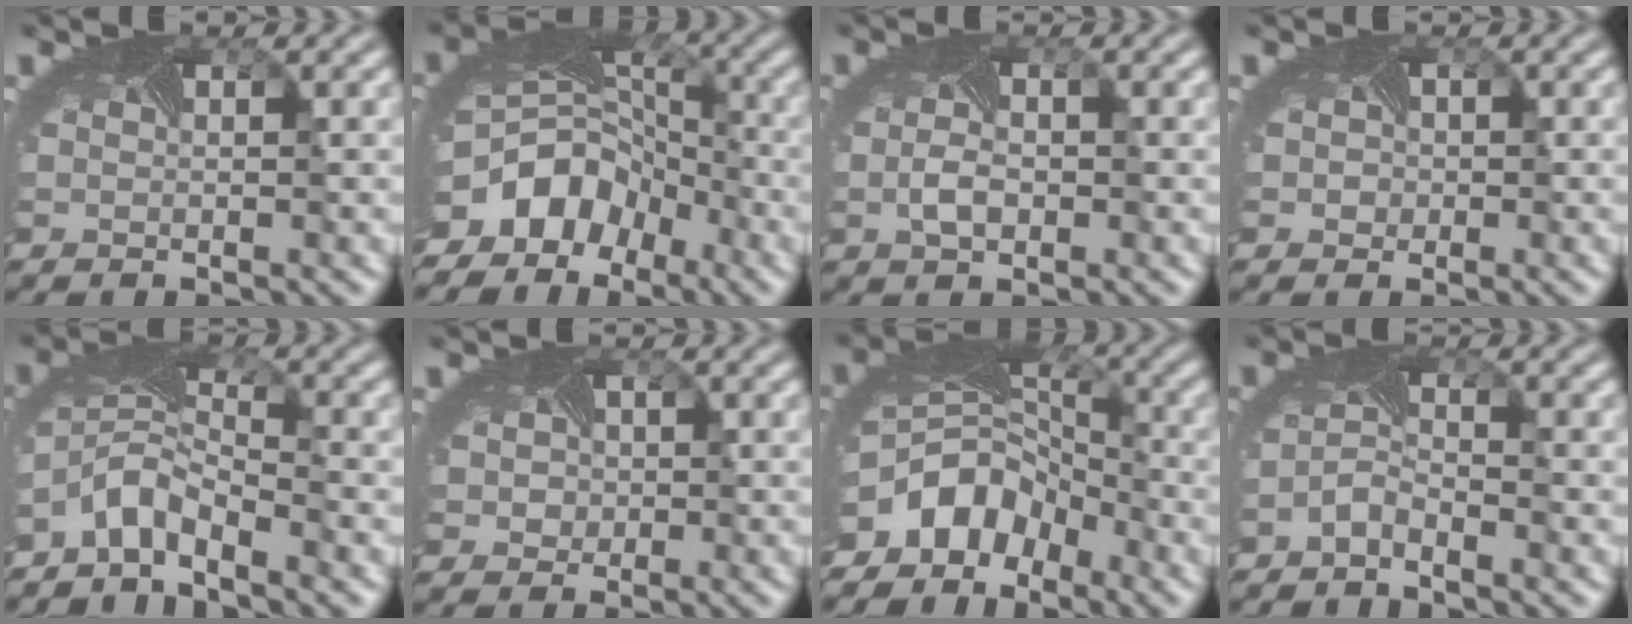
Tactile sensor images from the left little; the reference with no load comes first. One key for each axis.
{"total": 9.7, "fx": -5.6, "fy": 6.9, "fz": 3.8, "tx": -0.087, "ty": -0.014, "tz": -0.095}
{"total": 1.7, "fx": -0.5, "fy": 1.0, "fz": 1.3, "tx": -0.039, "ty": -0.005, "tz": -0.008}
{"total": 1.9, "fx": 0.1, "fy": 1.8, "fz": 0.7, "tx": 0.000, "ty": 0.004, "tz": -0.006}
{"total": 3.7, "fx": -3.1, "fy": 0.9, "fz": 1.8, "tx": -0.048, "ty": -0.006, "tz": -0.070}
{"total": 3.1, "fx": 0.3, "fy": 2.7, "fz": 1.4, "tx": -0.011, "ty": 0.010, "tz": -0.006}
{"total": 7.7, "fx": -4.9, "fy": 5.0, "fz": 3.1, "tx": -0.058, "ty": -0.009, "tz": -0.093}
{"total": 1.6, "fx": -1.5, "fy": 0.3, "fz": 0.5, "tx": -0.023, "ty": -0.001, "tz": -0.035}